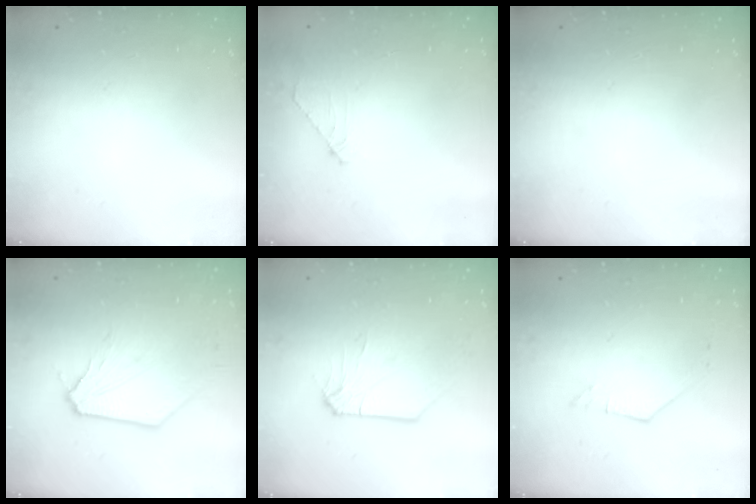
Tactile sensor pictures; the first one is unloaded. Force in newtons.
{"total": 3.7, "press": 3.7, "slide": 0.7}
{"total": 0.0}
{"total": 6.0, "press": 6.0, "slide": 0.5}
{"total": 1.7, "press": 1.6, "slide": 0.3}
{"total": 1.8, "press": 1.8, "slide": 0.1}